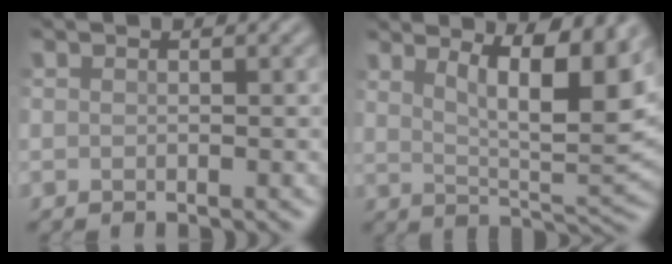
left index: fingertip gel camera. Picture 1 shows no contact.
{"total": 8.5, "force": [4.4, 2.3, 7.0], "torque": [-0.106, -0.006, 0.076]}